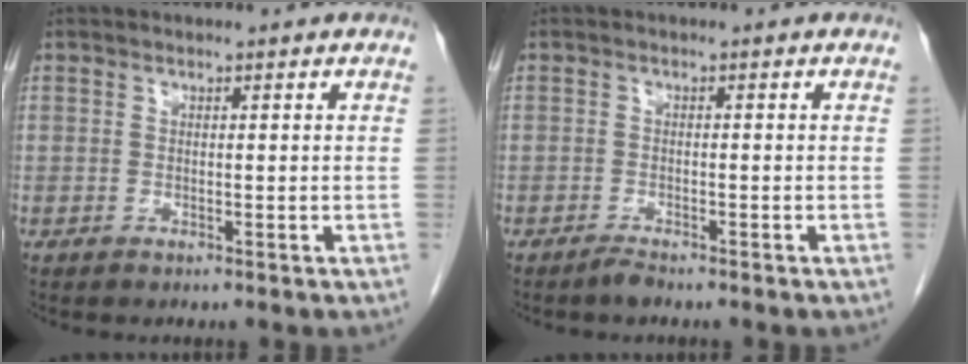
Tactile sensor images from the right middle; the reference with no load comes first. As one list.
[{"total": 1.3, "force": [-1.2, 0.0, 0.5], "torque": [-0.014, -0.003, -0.021]}]